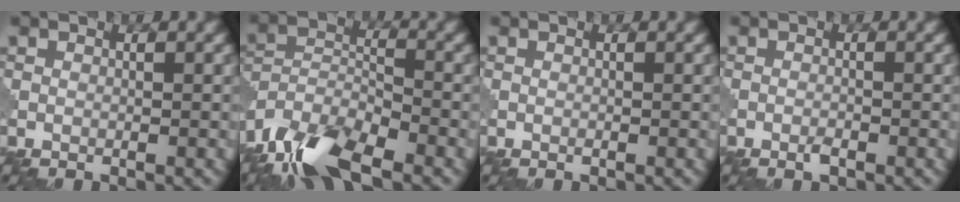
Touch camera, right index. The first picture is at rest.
{"total": 8.9, "force": [-6.8, 2.9, 4.9], "torque": [-0.090, -0.006, -0.138]}
{"total": 0.0}
{"total": 1.0, "force": [-0.7, 0.2, 0.7], "torque": [-0.014, -0.001, -0.013]}